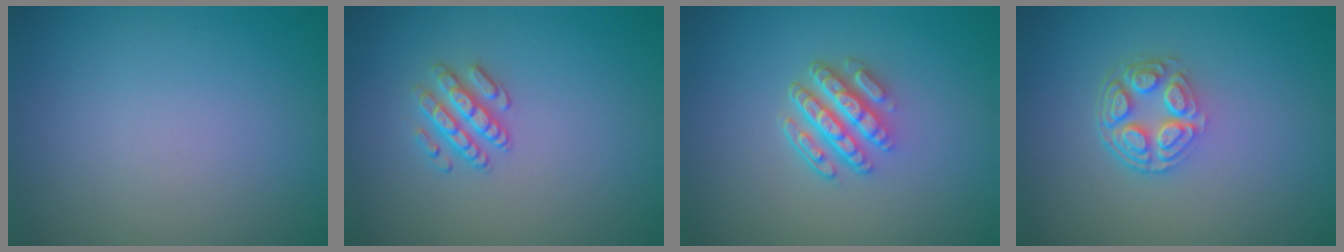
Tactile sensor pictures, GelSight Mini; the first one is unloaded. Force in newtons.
{"total": 2.5, "press": 2.3, "slide": 0.9}
{"total": 4.6, "press": 3.3, "slide": 3.2}
{"total": 4.4, "press": 3.3, "slide": 2.9}